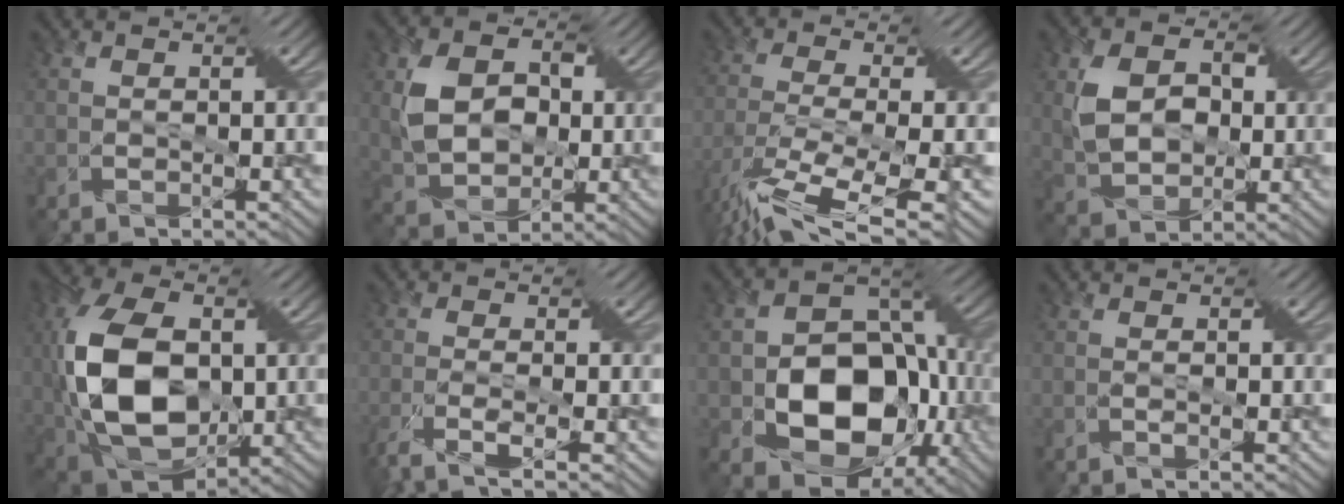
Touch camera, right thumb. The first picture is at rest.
{"total": 7.5, "force": [1.0, 5.5, 5.0], "torque": [-0.127, -0.001, 0.018]}
{"total": 12.0, "force": [-7.4, 2.5, 9.1], "torque": [-0.224, -0.021, -0.123]}
{"total": 6.9, "force": [1.1, 4.9, 4.6], "torque": [-0.116, -0.001, 0.017]}
{"total": 16.0, "force": [0.1, 10.1, 12.4], "torque": [-0.292, -0.004, 0.000]}
{"total": 6.3, "force": [-3.8, 1.2, 4.9], "torque": [-0.113, -0.015, -0.073]}
{"total": 15.0, "force": [-3.0, 10.5, 10.3], "torque": [-0.168, -0.032, -0.045]}
{"total": 0.7, "force": [-0.2, -0.1, 0.7], "torque": [-0.020, -0.004, -0.004]}